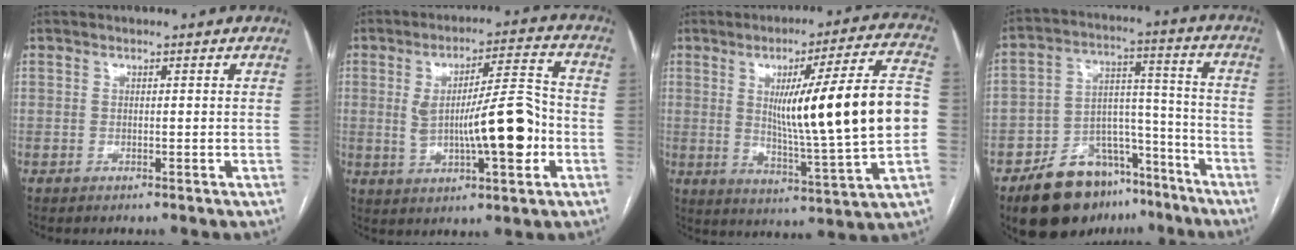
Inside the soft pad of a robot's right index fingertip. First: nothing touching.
{"total": 12.7, "force": [-1.6, 2.3, 12.3], "torque": [-0.206, 0.014, -0.019]}
{"total": 20.7, "force": [1.1, -0.1, 20.7], "torque": [-0.309, 0.001, 0.013]}
{"total": 15.5, "force": [-10.7, 8.9, 6.8], "torque": [-0.090, 0.054, -0.167]}